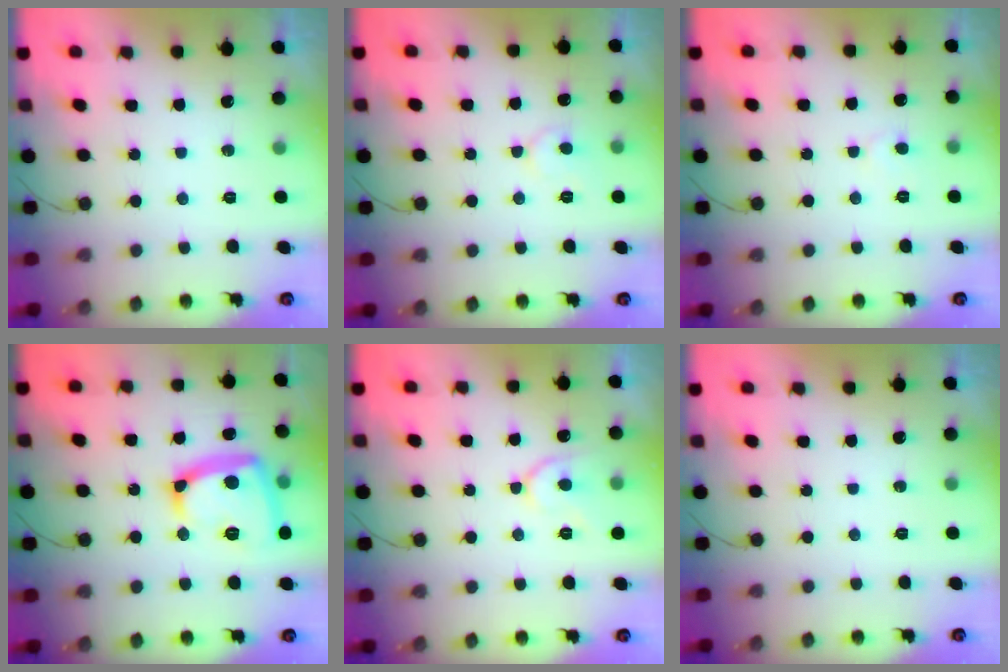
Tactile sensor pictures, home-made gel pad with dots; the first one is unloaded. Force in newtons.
{"total": 4.8, "press": 4.8, "slide": 0.3}
{"total": 3.6, "press": 3.6, "slide": 0.4}
{"total": 16.8, "press": 16.7, "slide": 1.6}
{"total": 8.7, "press": 8.6, "slide": 1.2}
{"total": 0.0}